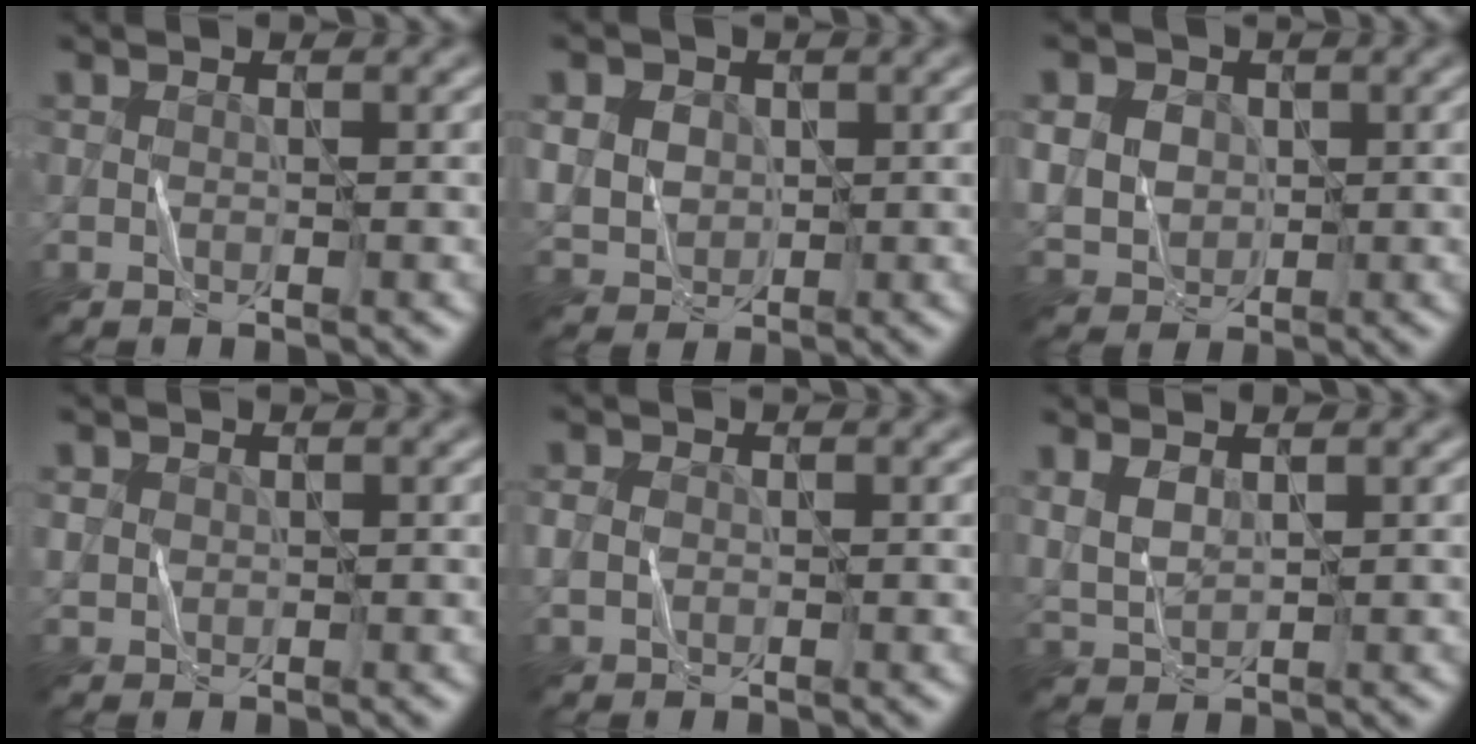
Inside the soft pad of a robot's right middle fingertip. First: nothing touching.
{"total": 7.9, "force": [2.1, 6.7, 3.5], "torque": [-0.077, 0.024, 0.022]}
{"total": 9.7, "force": [2.5, 8.3, 4.4], "torque": [-0.093, 0.026, 0.026]}
{"total": 1.1, "force": [0.3, 1.1, 0.1], "torque": [-0.005, -0.004, 0.010]}
{"total": 1.2, "force": [-0.3, 1.1, 0.4], "torque": [-0.010, -0.002, -0.006]}
{"total": 2.0, "force": [0.9, 1.2, 1.3], "torque": [-0.035, -0.002, 0.026]}